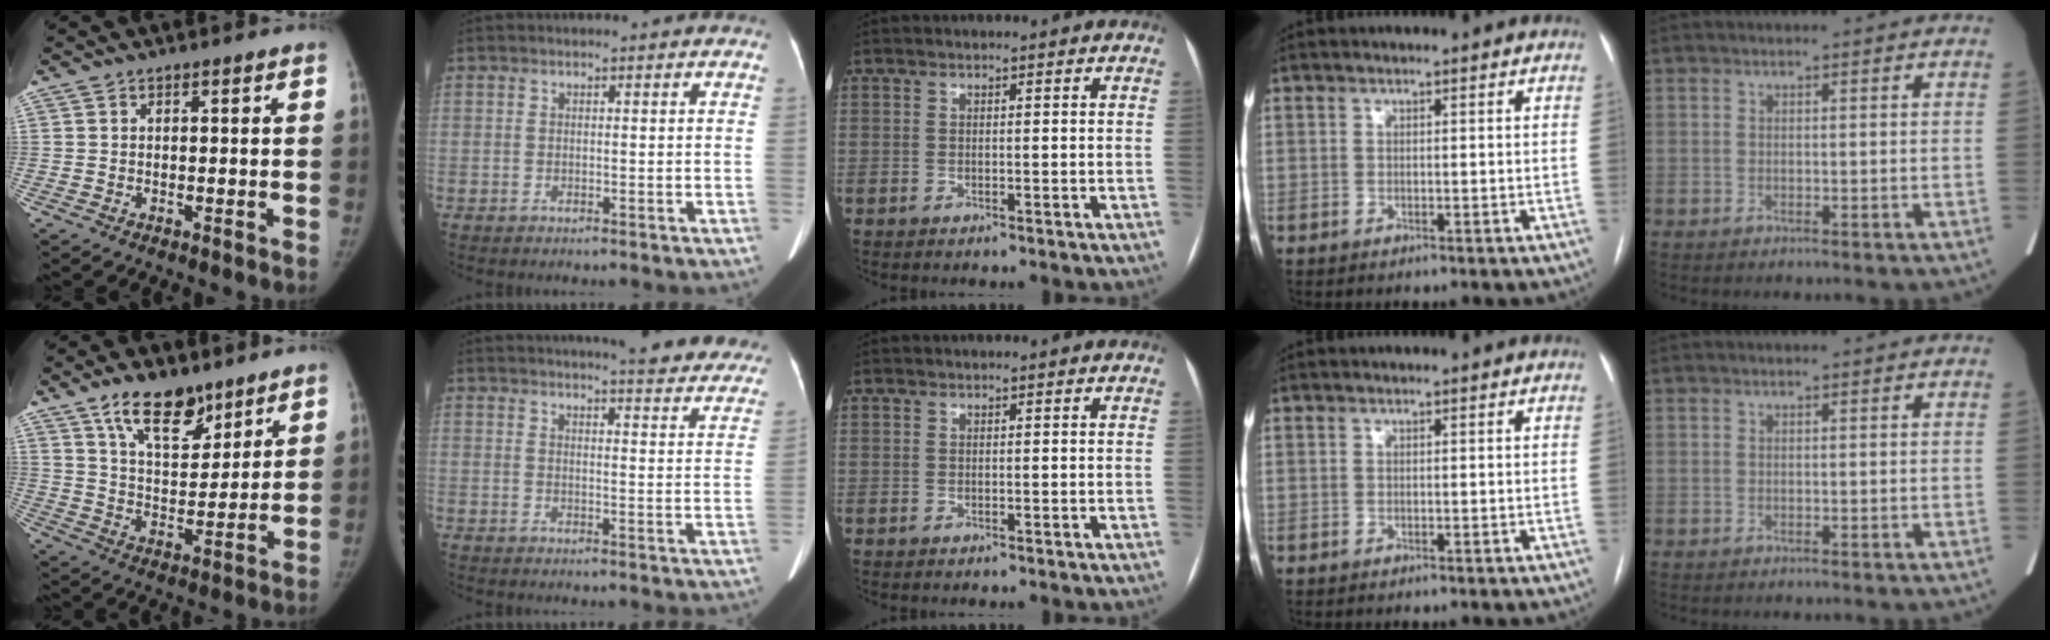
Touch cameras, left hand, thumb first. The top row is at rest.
{"thumb": {"total": 12.7, "force": [8.6, 6.0, 7.1], "torque": [-0.086, -0.057, 0.153]}, "index": {"total": 20.6, "force": [18.8, 3.2, 7.8], "torque": [-0.086, -0.045, 0.204]}}